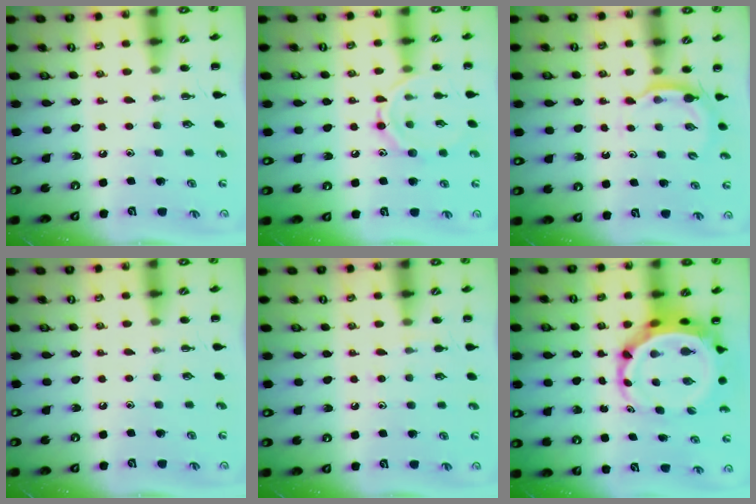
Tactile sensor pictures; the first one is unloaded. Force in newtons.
{"total": 9.5, "press": 9.5, "slide": 0.6}
{"total": 2.9, "press": 2.8, "slide": 0.7}
{"total": 0.0}
{"total": 5.9, "press": 5.6, "slide": 1.9}
{"total": 6.6, "press": 6.3, "slide": 2.0}